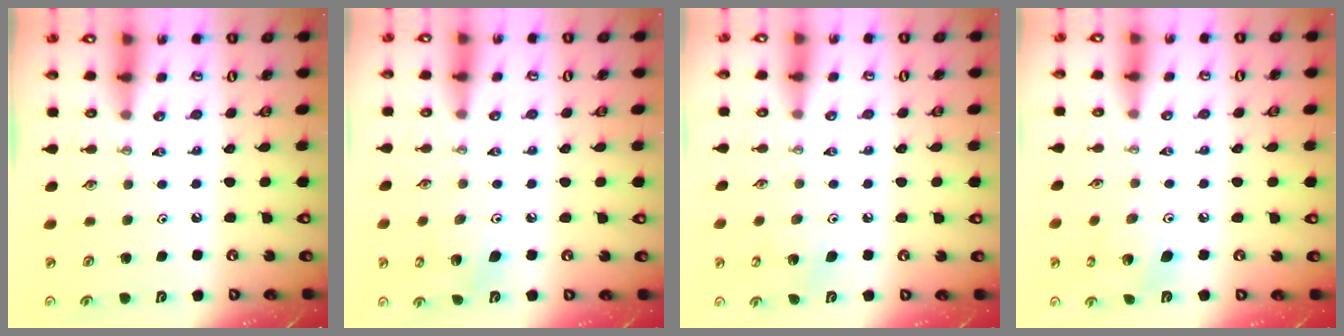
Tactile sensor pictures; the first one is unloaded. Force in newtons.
{"total": 6.2, "press": 6.0, "slide": 1.4}
{"total": 6.3, "press": 6.3, "slide": 0.4}
{"total": 8.8, "press": 8.8, "slide": 0.5}